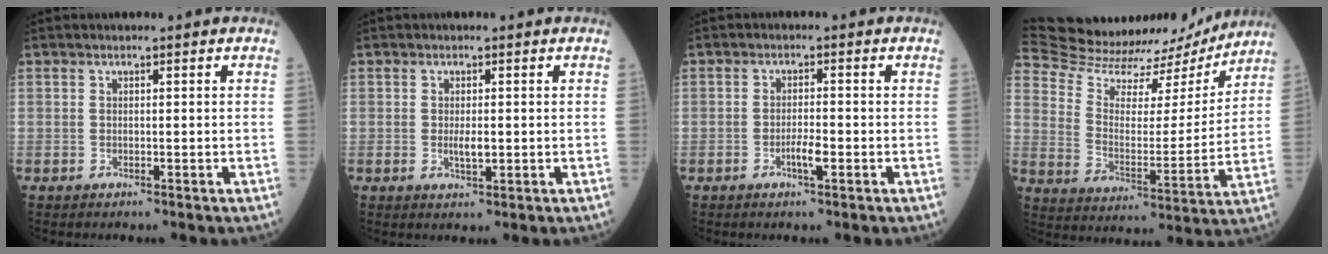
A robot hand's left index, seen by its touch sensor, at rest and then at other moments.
{"total": 2.0, "force": [0.0, 0.6, 1.9], "torque": [-0.039, -0.003, 0.002]}
{"total": 2.4, "force": [-1.0, 0.3, 2.1], "torque": [-0.040, 0.000, -0.018]}
{"total": 23.7, "force": [22.4, 5.1, 5.5], "torque": [-0.103, -0.027, 0.331]}